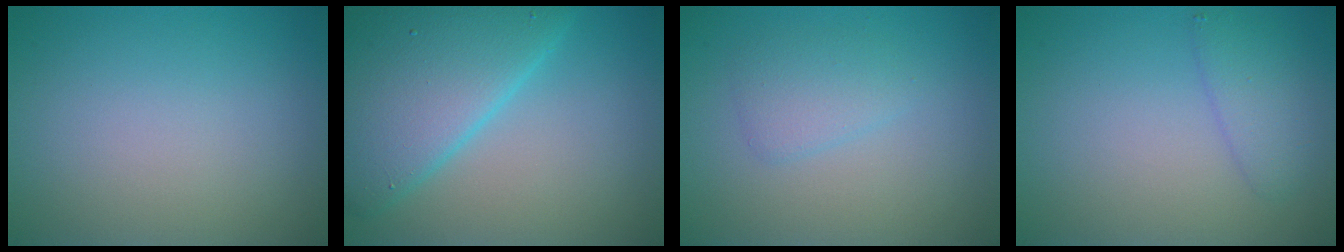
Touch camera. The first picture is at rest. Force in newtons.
{"total": 9.2, "press": 9.2, "slide": 0.5}
{"total": 1.9, "press": 1.9, "slide": 0.1}
{"total": 2.3, "press": 2.3, "slide": 0.1}